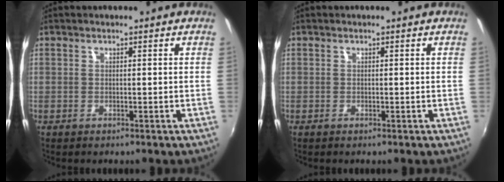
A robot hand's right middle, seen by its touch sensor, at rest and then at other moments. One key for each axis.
{"total": 0.0}